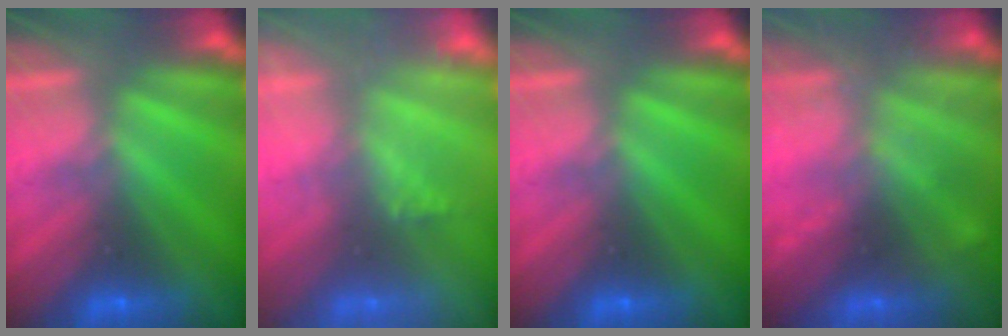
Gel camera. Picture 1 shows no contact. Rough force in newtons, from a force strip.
{"total": 1.7}
{"total": 0.0}
{"total": 1.6}